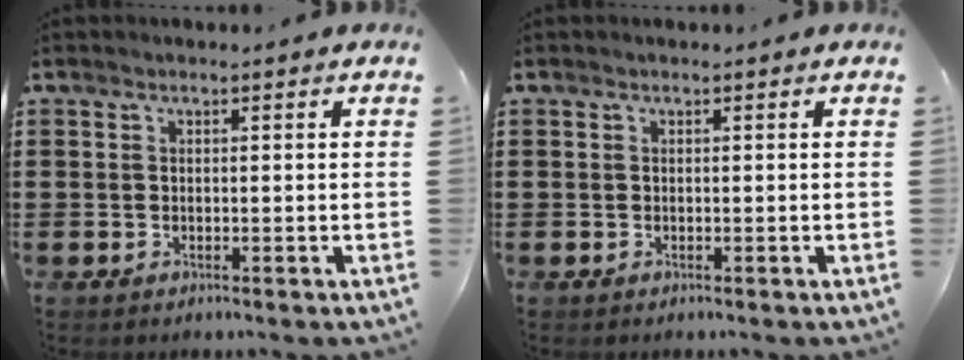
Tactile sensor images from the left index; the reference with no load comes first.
{"total": 0.0}